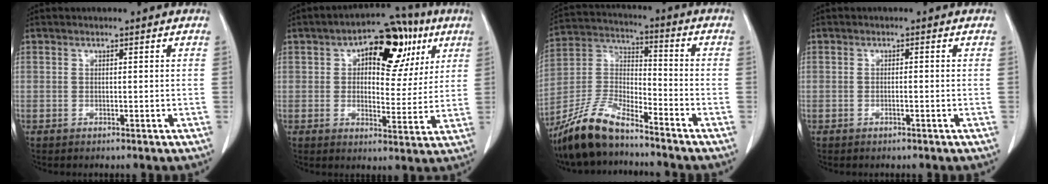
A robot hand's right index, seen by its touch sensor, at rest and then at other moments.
{"total": 13.7, "force": [5.5, 7.0, 10.4], "torque": [-0.129, 0.034, 0.075]}
{"total": 11.9, "force": [-9.8, 2.5, 6.3], "torque": [-0.137, 0.001, -0.193]}
{"total": 0.8, "force": [-0.4, 0.0, 0.7], "torque": [-0.013, 0.001, -0.006]}